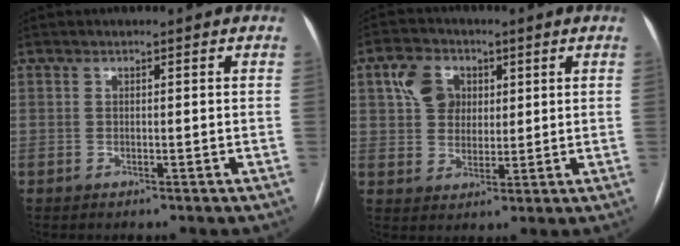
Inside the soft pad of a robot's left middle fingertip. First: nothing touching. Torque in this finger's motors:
{"motor_torque": [0.38, -0.28, 0.04, 0.07]}